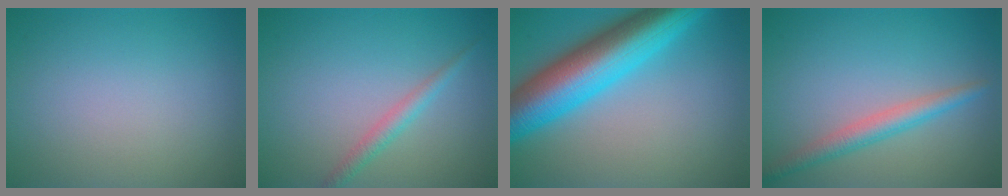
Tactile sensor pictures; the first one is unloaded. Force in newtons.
{"total": 1.7, "press": 1.7, "slide": 0.0}
{"total": 11.3, "press": 11.3, "slide": 0.3}
{"total": 2.7, "press": 2.7, "slide": 0.1}